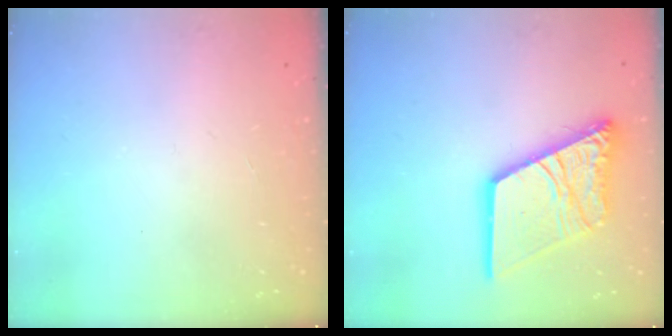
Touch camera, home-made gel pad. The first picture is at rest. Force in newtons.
{"total": 18.7, "press": 18.6, "slide": 2.5}